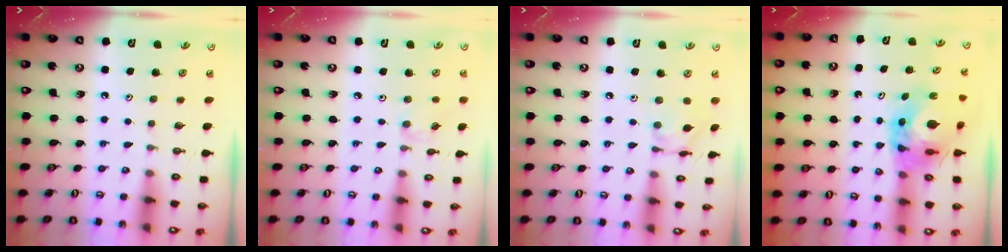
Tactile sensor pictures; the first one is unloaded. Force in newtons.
{"total": 4.0, "press": 3.9, "slide": 0.6}
{"total": 5.6, "press": 5.6, "slide": 0.3}
{"total": 9.2, "press": 9.1, "slide": 1.1}